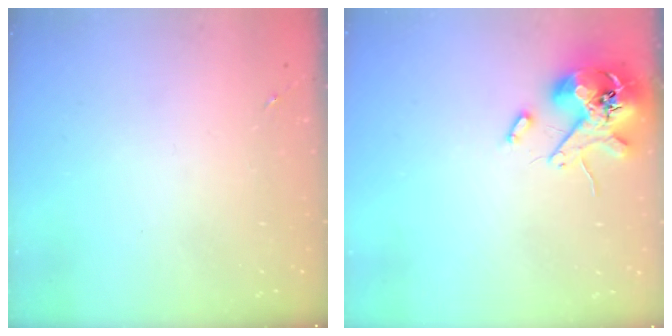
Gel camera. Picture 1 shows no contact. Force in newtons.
{"total": 12.7, "press": 12.6, "slide": 1.9}